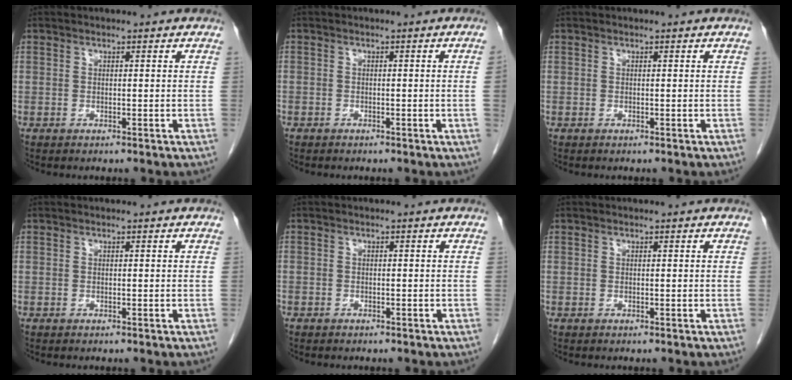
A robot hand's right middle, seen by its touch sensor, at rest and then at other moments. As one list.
[{"total": 0.8, "force": [-0.3, -0.2, 0.7], "torque": [-0.011, 0.002, -0.006]}, {"total": 0.0}, {"total": 0.0}, {"total": 0.8, "force": [-0.6, 0.5, 0.1], "torque": [-0.007, 0.003, -0.011]}, {"total": 0.0}]